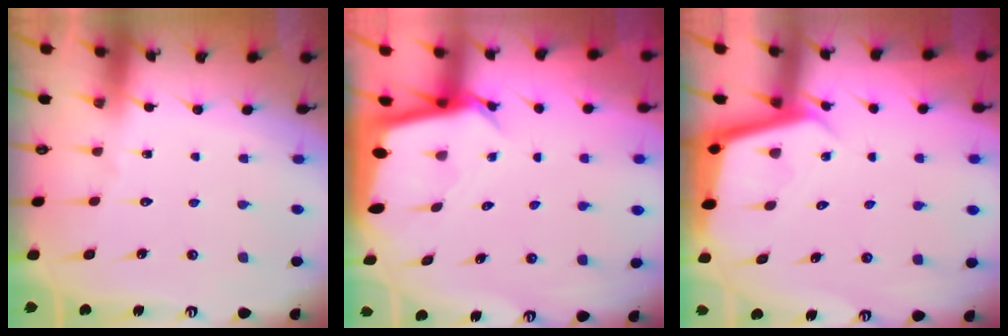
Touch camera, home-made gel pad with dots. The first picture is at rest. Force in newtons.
{"total": 3.6, "press": 3.6, "slide": 0.1}
{"total": 3.5, "press": 3.5, "slide": 0.2}